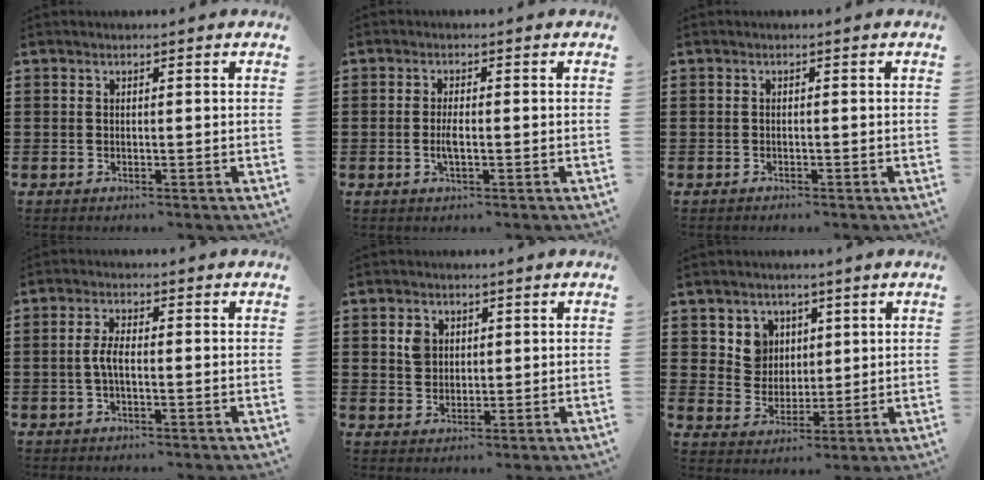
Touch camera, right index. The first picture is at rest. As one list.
[{"total": 2.3, "force": [-0.5, 0.7, 2.2], "torque": [-0.046, -0.002, -0.011]}, {"total": 0.6, "force": [-0.6, 0.0, 0.0], "torque": [-0.003, -0.001, -0.013]}, {"total": 3.2, "force": [-0.6, 1.0, 3.0], "torque": [-0.076, -0.004, -0.019]}, {"total": 2.9, "force": [1.1, 2.4, 1.3], "torque": [-0.034, 0.010, 0.019]}, {"total": 5.8, "force": [2.7, 5.1, 1.0], "torque": [-0.040, 0.011, 0.050]}]